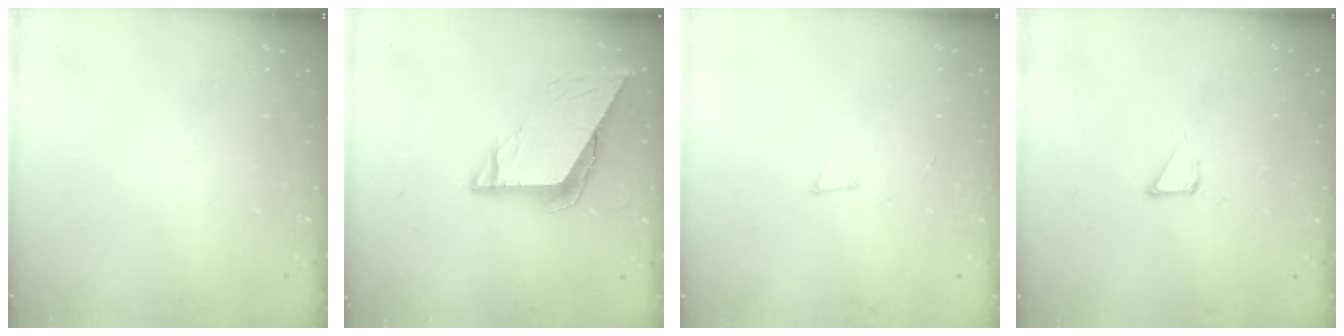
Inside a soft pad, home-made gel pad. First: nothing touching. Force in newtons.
{"total": 8.1, "press": 8.1, "slide": 0.3}
{"total": 3.3, "press": 1.9, "slide": 2.7}
{"total": 2.8, "press": 2.8, "slide": 0.1}